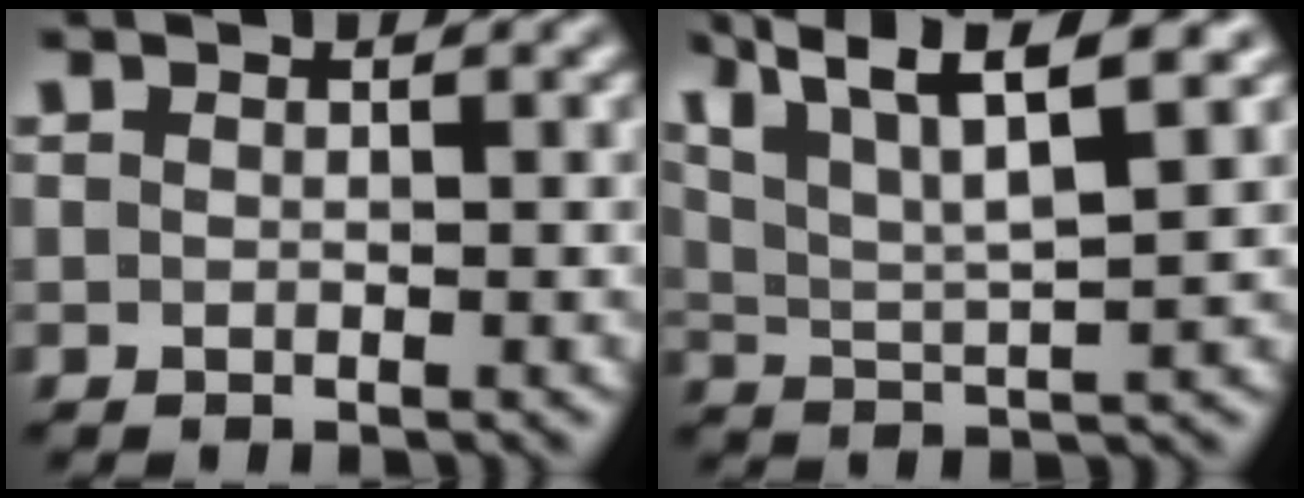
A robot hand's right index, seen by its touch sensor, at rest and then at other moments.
{"total": 7.2, "force": [3.8, 3.1, 5.3], "torque": [-0.092, -0.001, 0.065]}